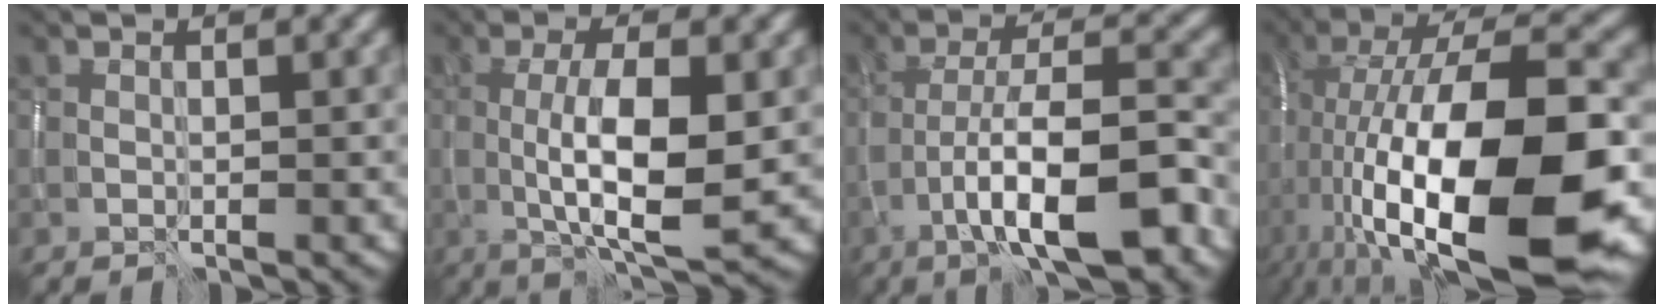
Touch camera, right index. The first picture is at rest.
{"total": 7.4, "force": [-0.5, 2.1, 7.0], "torque": [-0.121, -0.008, -0.005]}
{"total": 9.7, "force": [-4.7, 2.6, 8.1], "torque": [-0.131, 0.013, -0.082]}
{"total": 18.8, "force": [-4.3, 7.1, 16.9], "torque": [-0.297, 0.004, -0.059]}